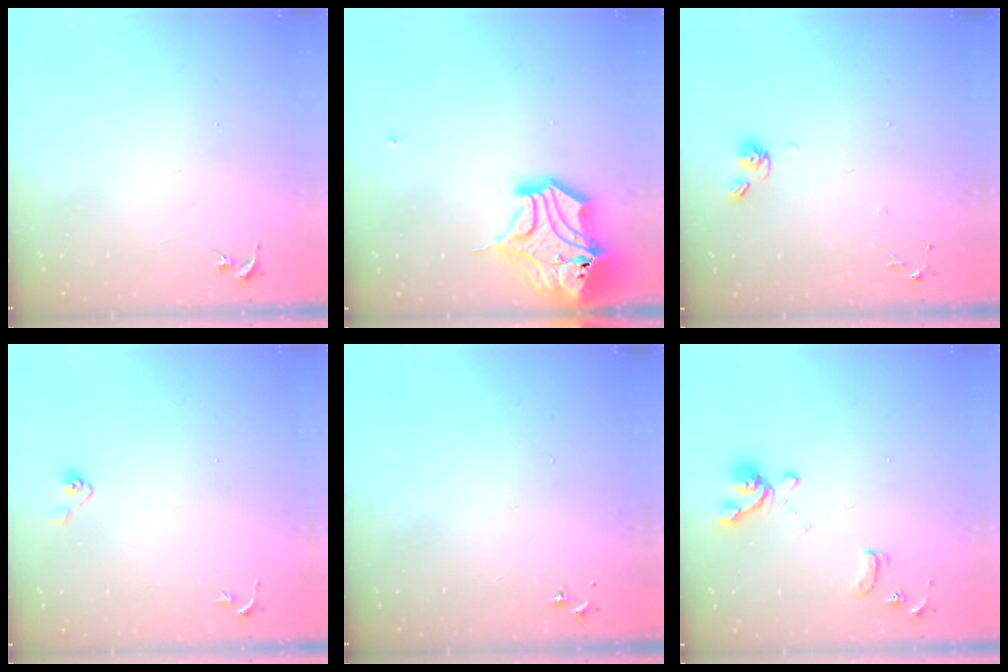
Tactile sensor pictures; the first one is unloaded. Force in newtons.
{"total": 18.5, "press": 18.3, "slide": 2.6}
{"total": 7.1, "press": 6.8, "slide": 2.1}
{"total": 4.1, "press": 3.9, "slide": 1.2}
{"total": 0.0}
{"total": 12.8, "press": 12.7, "slide": 1.4}